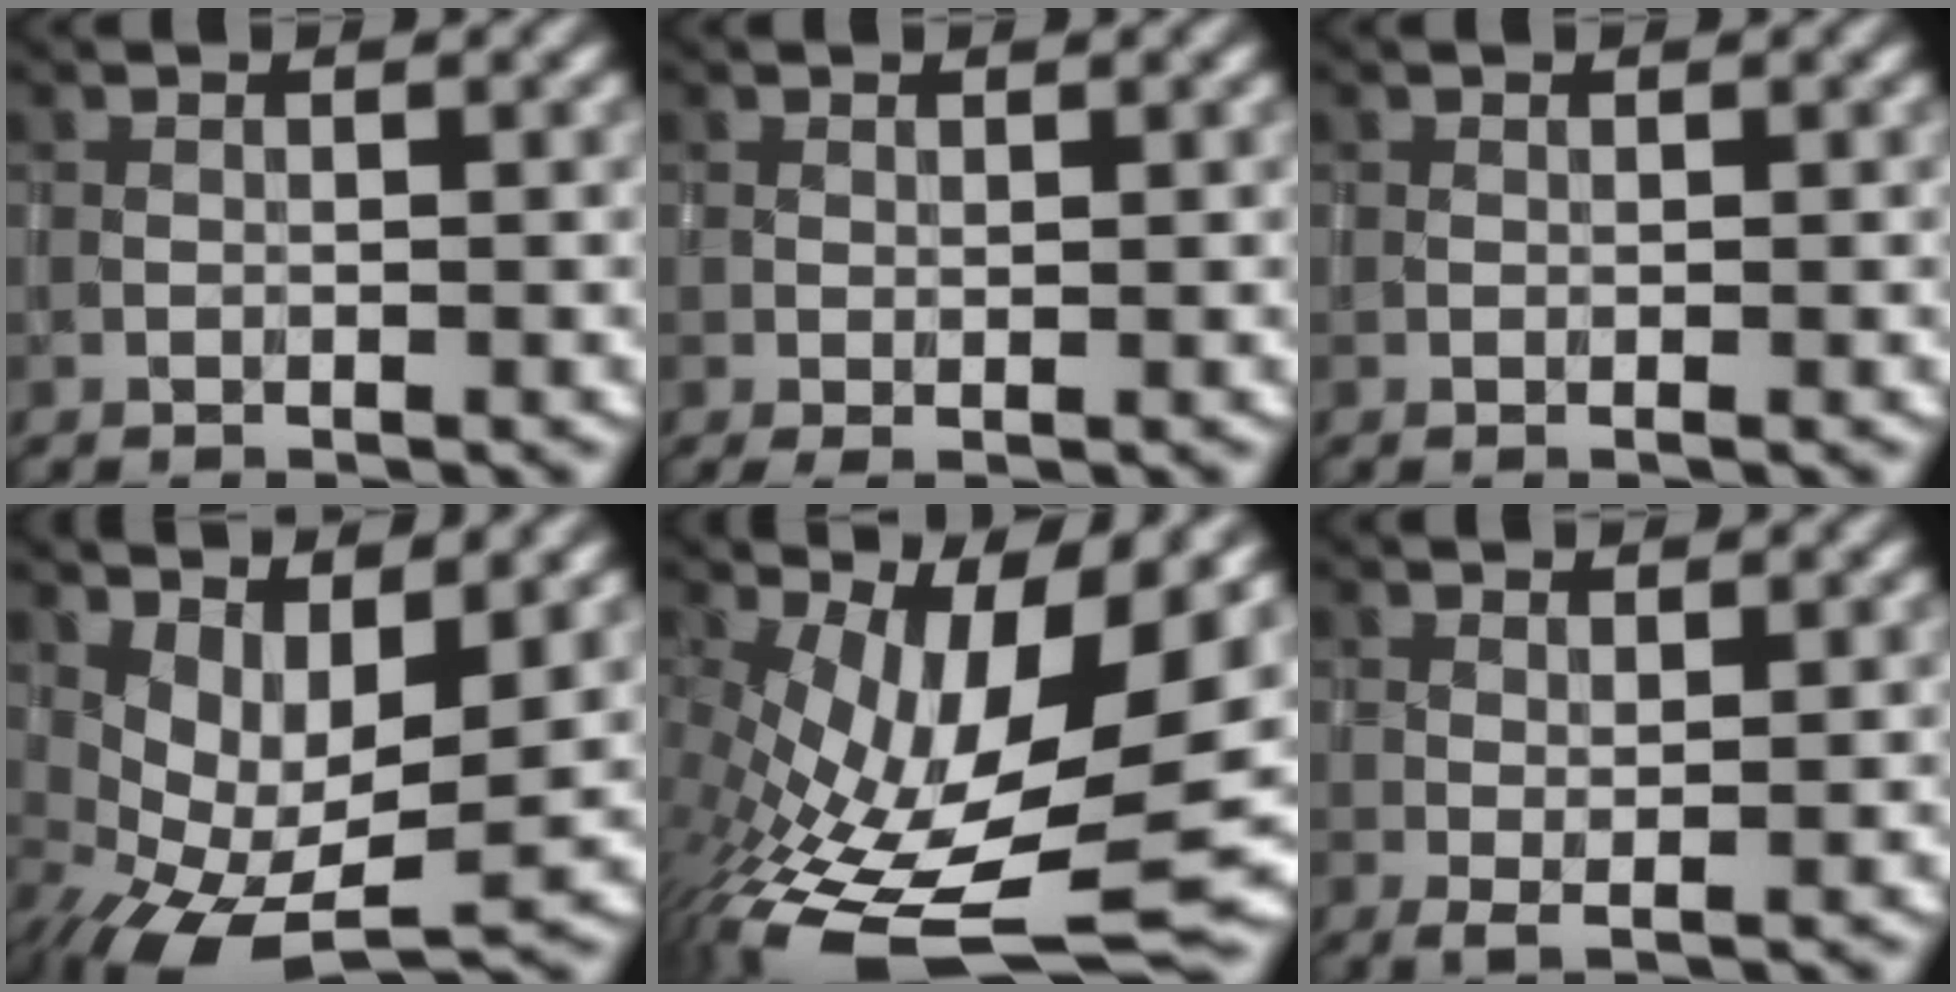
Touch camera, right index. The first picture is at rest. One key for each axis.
{"total": 0.8, "fx": 0.2, "fy": 0.1, "fz": 0.7, "tx": -0.016, "ty": -0.004, "tz": 0.003}
{"total": 0.0}
{"total": 7.3, "fx": 0.2, "fy": 3.5, "fz": 6.4, "tx": -0.120, "ty": -0.013, "tz": 0.015}
{"total": 15.0, "fx": -1.5, "fy": 5.1, "fz": 14.0, "tx": -0.260, "ty": -0.019, "tz": -0.011}
{"total": 1.0, "fx": 0.4, "fy": 0.1, "fz": 0.9, "tx": -0.019, "ty": -0.003, "tz": 0.007}